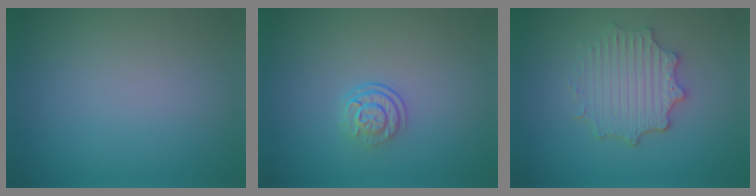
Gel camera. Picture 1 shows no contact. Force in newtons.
{"total": 2.6, "press": 1.8, "slide": 1.9}
{"total": 4.2, "press": 3.5, "slide": 2.3}